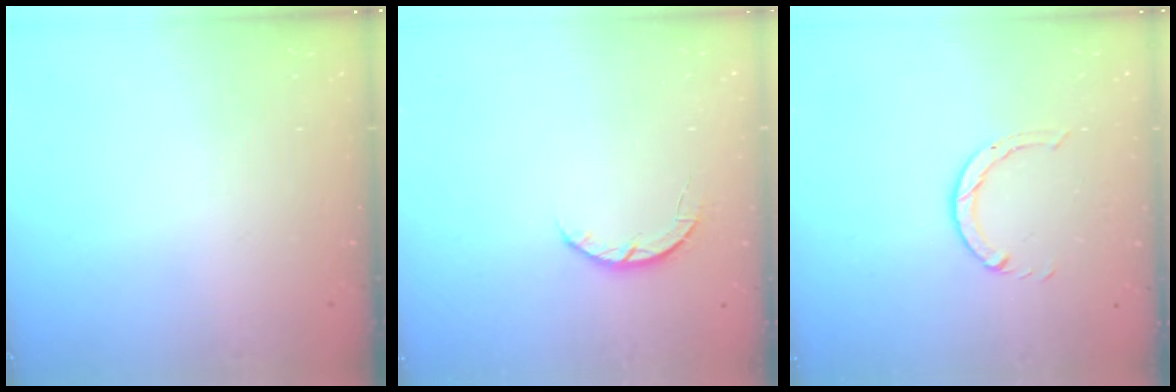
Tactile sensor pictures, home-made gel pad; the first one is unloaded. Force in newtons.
{"total": 3.3, "press": 3.3, "slide": 0.5}
{"total": 3.5, "press": 3.5, "slide": 0.5}